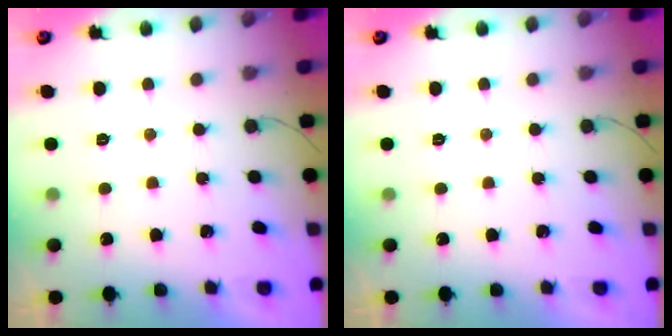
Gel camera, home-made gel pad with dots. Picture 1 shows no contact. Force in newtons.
{"total": 0.0}